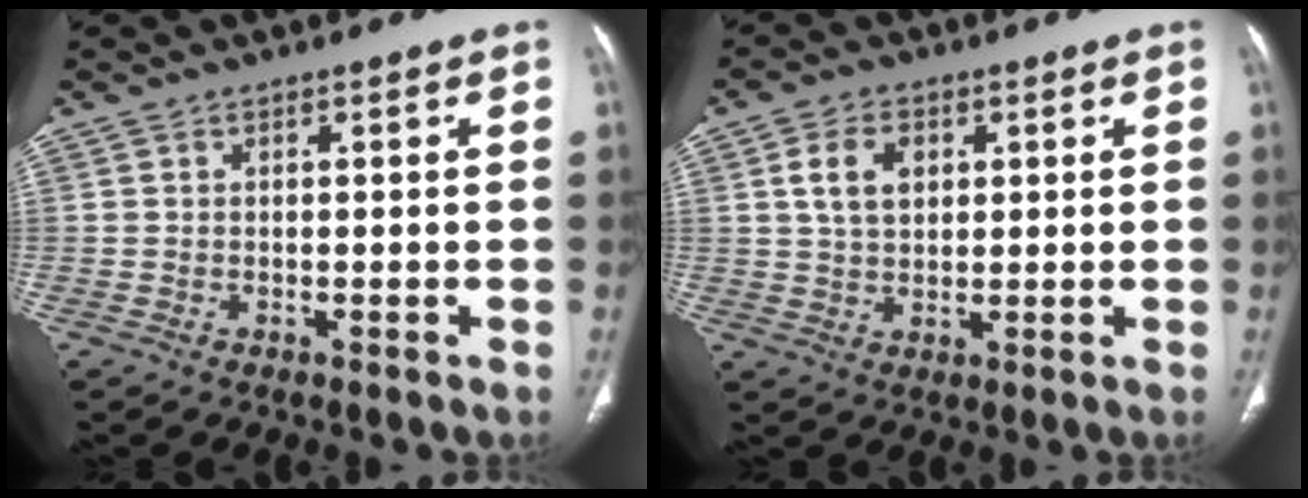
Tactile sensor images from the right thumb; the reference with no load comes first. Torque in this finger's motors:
{"motor_torque": [0.21, 0.25, 0.44, -0.40, 0.05]}